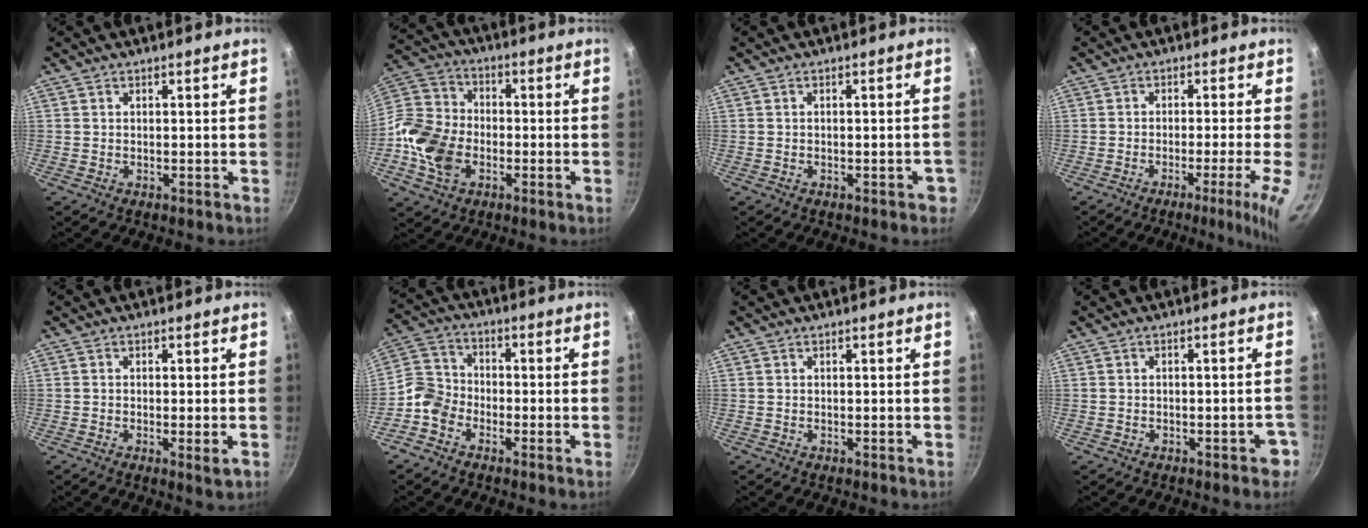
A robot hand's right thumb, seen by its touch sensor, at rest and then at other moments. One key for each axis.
{"total": 14.4, "fx": -4.0, "fy": 10.4, "fz": 9.1, "tx": -0.170, "ty": 0.025, "tz": -0.093}
{"total": 2.4, "fx": -1.1, "fy": 1.2, "fz": 1.7, "tx": -0.008, "ty": 0.014, "tz": -0.008}
{"total": 7.0, "fx": -2.7, "fy": -0.4, "fz": 6.4, "tx": -0.099, "ty": 0.007, "tz": -0.041}
{"total": 2.3, "fx": -0.6, "fy": 0.3, "fz": 2.2, "tx": -0.044, "ty": -0.007, "tz": -0.012}
{"total": 6.6, "fx": -3.6, "fy": 4.8, "fz": 2.8, "tx": -0.036, "ty": 0.041, "tz": -0.091}
{"total": 0.0}
{"total": 3.3, "fx": -1.8, "fy": 1.7, "fz": 2.3, "tx": -0.004, "ty": 0.027, "tz": -0.013}